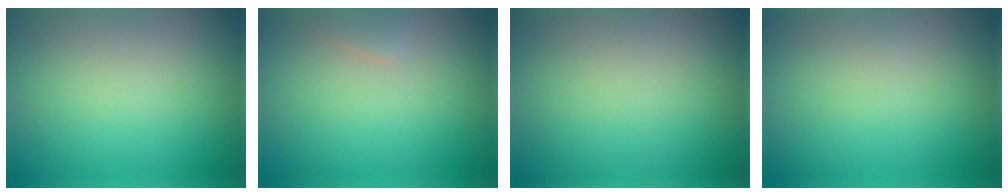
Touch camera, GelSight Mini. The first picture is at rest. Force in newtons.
{"total": 1.0, "press": 1.0, "slide": 0.1}
{"total": 0.0}
{"total": 0.0}